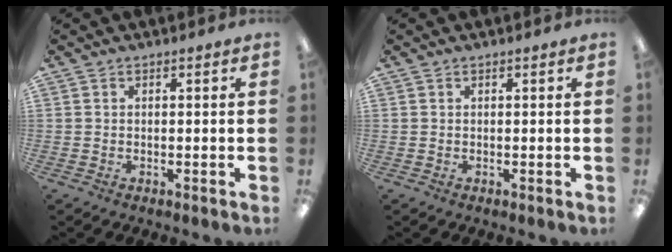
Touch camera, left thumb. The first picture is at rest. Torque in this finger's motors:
{"motor_torque": [-0.03, 0.03, 0.00, 0.00, 0.00]}